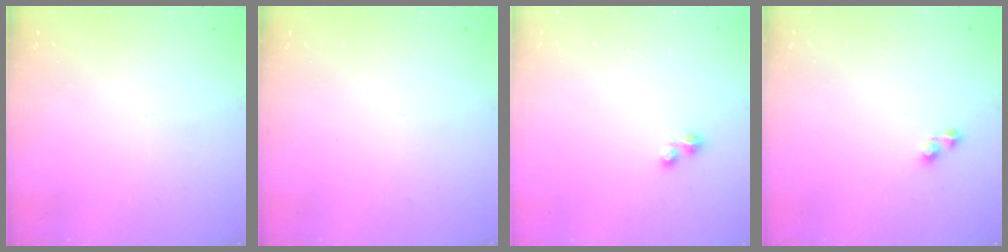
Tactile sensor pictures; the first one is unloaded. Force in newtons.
{"total": 0.0}
{"total": 1.9, "press": 1.8, "slide": 0.2}
{"total": 2.7, "press": 2.7, "slide": 0.4}